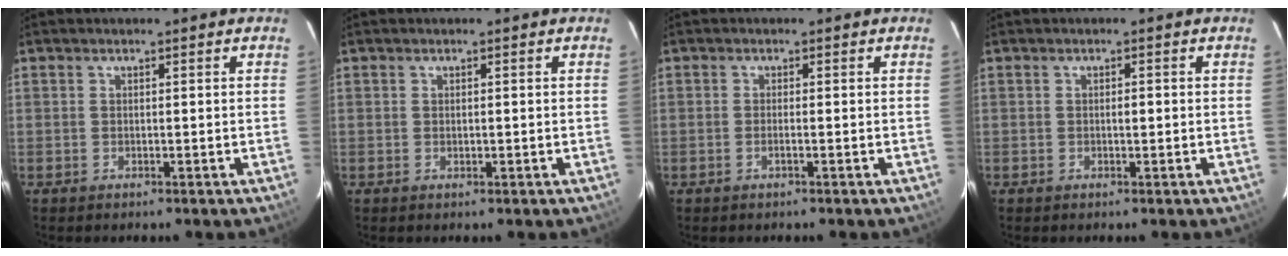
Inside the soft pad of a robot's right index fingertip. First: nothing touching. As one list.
[{"total": 0.6, "force": [0.1, 0.3, 0.5], "torque": [-0.008, 0.000, 0.003]}, {"total": 1.0, "force": [-0.4, -0.2, 0.9], "torque": [-0.016, 0.001, -0.008]}, {"total": 1.0, "force": [-0.1, 0.4, 0.8], "torque": [-0.012, 0.002, -0.001]}]